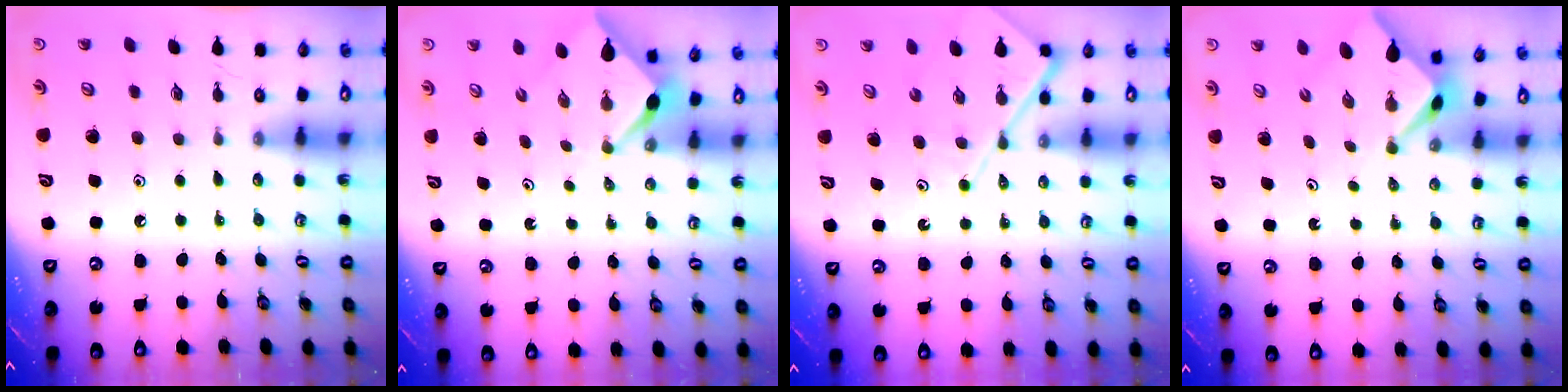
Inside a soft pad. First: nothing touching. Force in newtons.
{"total": 2.5, "press": 2.5, "slide": 0.3}
{"total": 7.4, "press": 7.3, "slide": 0.8}
{"total": 2.4, "press": 2.4, "slide": 0.2}